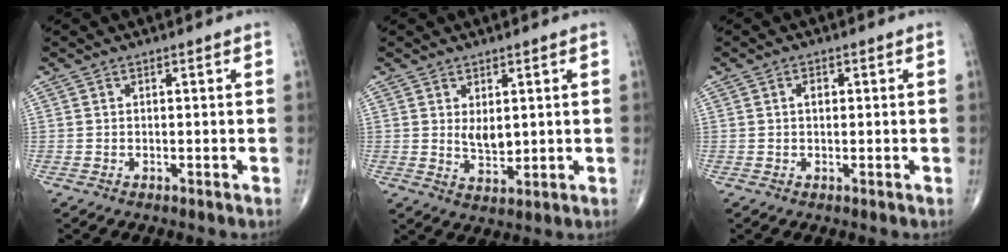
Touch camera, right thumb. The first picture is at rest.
{"total": 4.2, "force": [1.0, 2.3, 3.4], "torque": [-0.049, -0.017, 0.025]}
{"total": 1.7, "force": [0.3, 1.1, 1.3], "torque": [-0.020, 0.003, 0.004]}